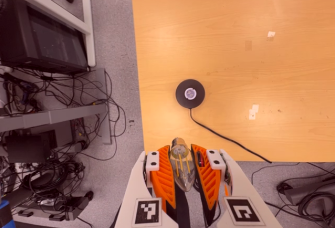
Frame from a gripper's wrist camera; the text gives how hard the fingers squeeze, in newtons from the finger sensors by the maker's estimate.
{"total": 23.7, "left": 24.7, "right": 22.6}